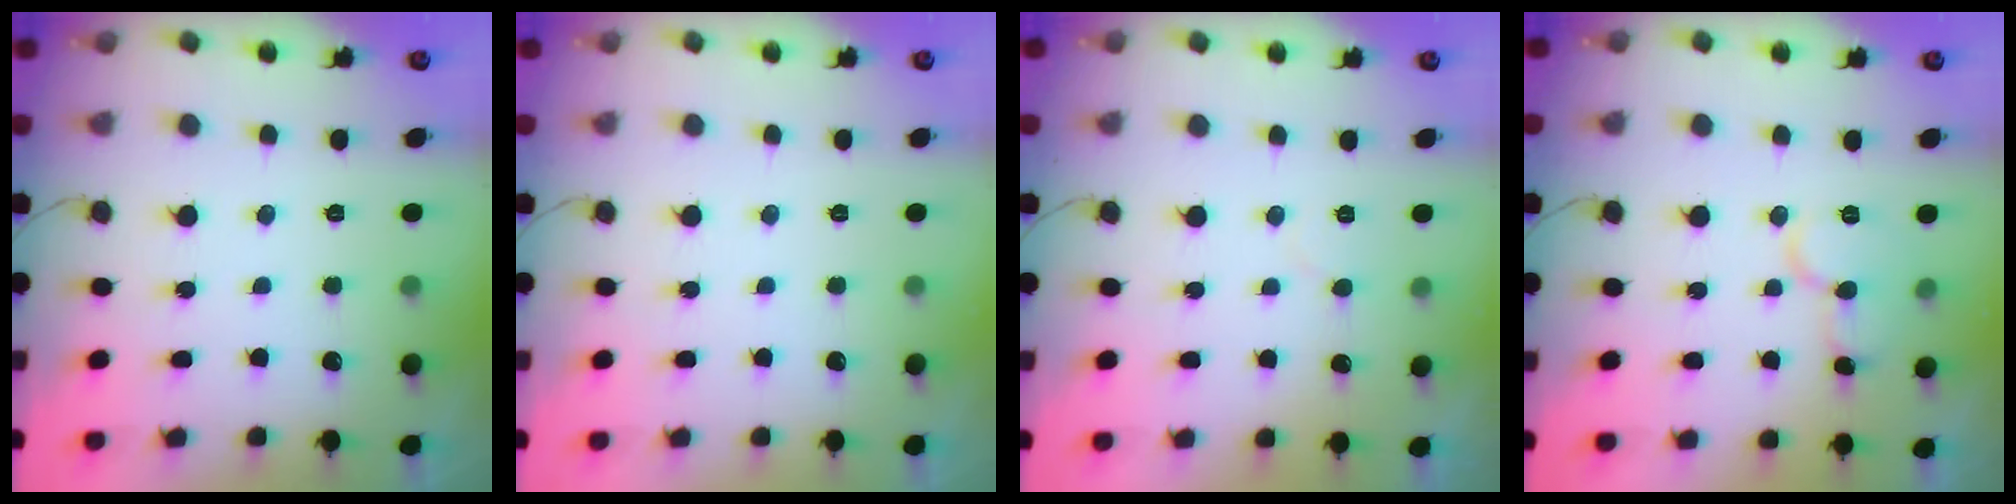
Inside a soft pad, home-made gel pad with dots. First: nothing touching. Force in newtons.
{"total": 0.0}
{"total": 2.9, "press": 2.9, "slide": 0.2}
{"total": 9.5, "press": 9.5, "slide": 0.7}